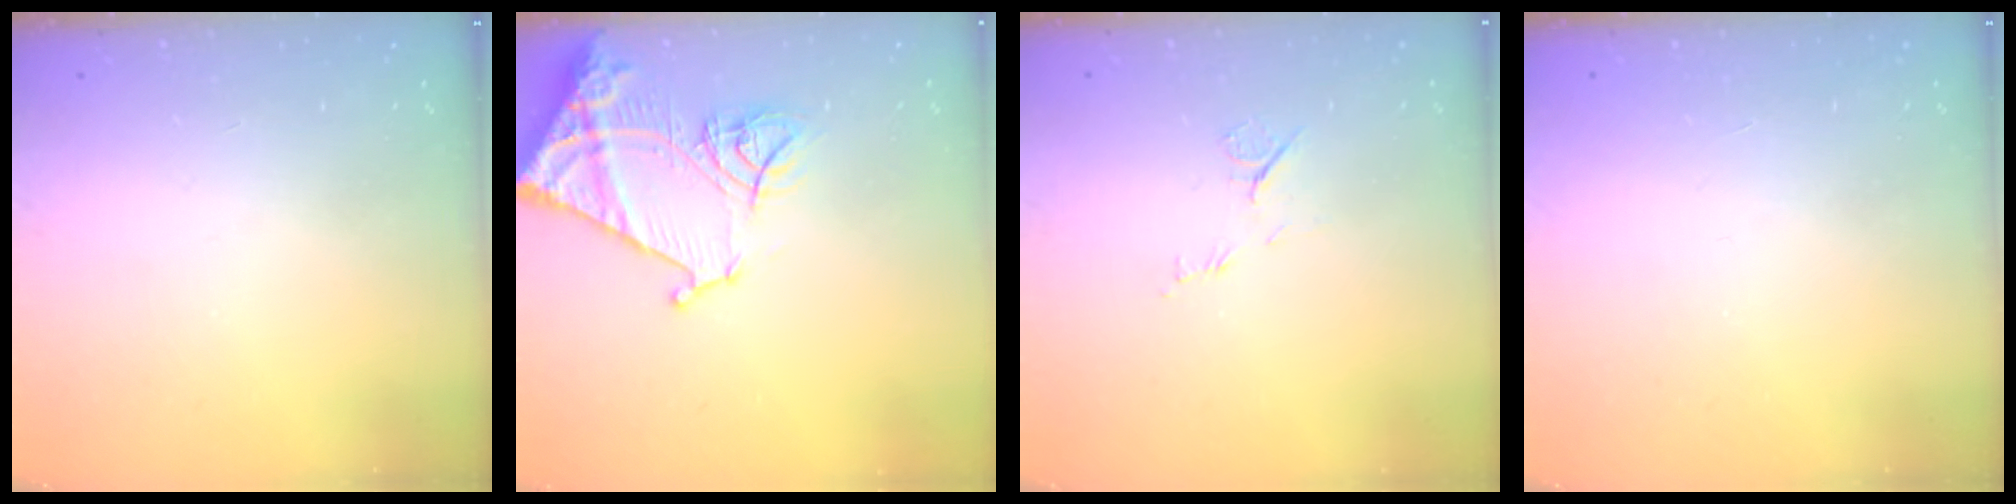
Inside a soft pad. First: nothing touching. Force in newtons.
{"total": 17.3, "press": 17.3, "slide": 1.6}
{"total": 6.3, "press": 6.3, "slide": 0.6}
{"total": 1.6, "press": 1.6, "slide": 0.1}